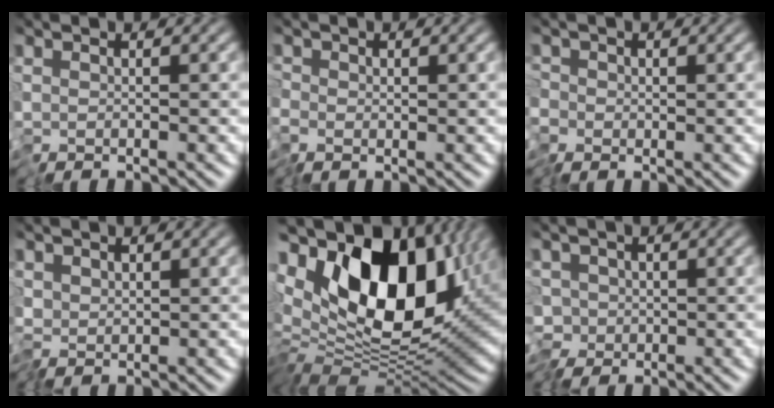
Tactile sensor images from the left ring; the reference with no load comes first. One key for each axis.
{"total": 1.2, "fx": -0.4, "fy": 1.1, "fz": 0.2, "tx": -0.008, "ty": -0.001, "tz": -0.012}
{"total": 1.9, "fx": -0.5, "fy": 1.7, "fz": 0.5, "tx": -0.014, "ty": -0.005, "tz": -0.014}
{"total": 0.9, "fx": 0.3, "fy": 0.7, "fz": 0.5, "tx": -0.016, "ty": 0.001, "tz": 0.002}
{"total": 15.0, "fx": 2.4, "fy": 8.4, "fz": 12.2, "tx": -0.190, "ty": 0.009, "tz": 0.018}
{"total": 2.4, "fx": -0.6, "fy": 2.0, "fz": 1.1, "tx": -0.021, "ty": 0.002, "tz": -0.024}